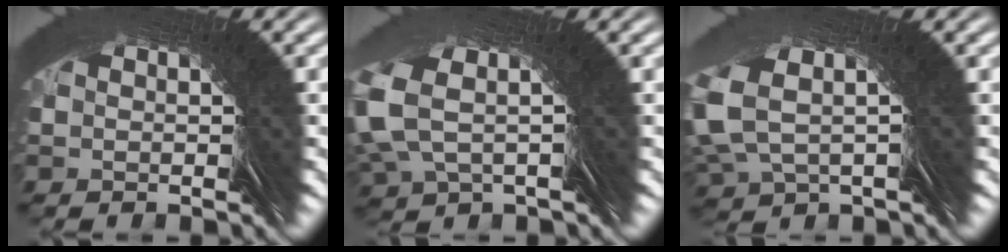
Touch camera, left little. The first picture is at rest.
{"total": 3.2, "force": [2.9, 0.5, 1.3], "torque": [-0.038, 0.029, 0.033]}
{"total": 3.1, "force": [2.5, 0.9, 1.5], "torque": [-0.045, 0.020, 0.030]}